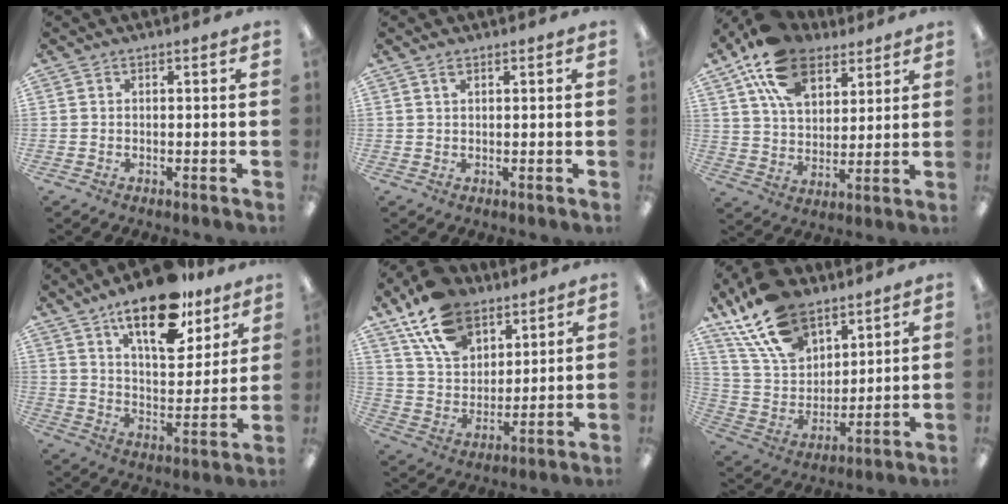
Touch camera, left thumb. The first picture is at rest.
{"total": 1.3, "force": [0.9, 0.5, 0.7], "torque": [-0.009, -0.001, 0.014]}
{"total": 17.3, "force": [10.4, 10.3, 9.2], "torque": [-0.168, -0.034, 0.192]}
{"total": 18.8, "force": [13.1, 7.8, 11.1], "torque": [-0.167, -0.070, 0.219]}
{"total": 16.2, "force": [10.7, 9.6, 7.3], "torque": [-0.146, -0.042, 0.206]}
{"total": 18.5, "force": [12.5, 10.3, 8.9], "torque": [-0.181, -0.052, 0.235]}